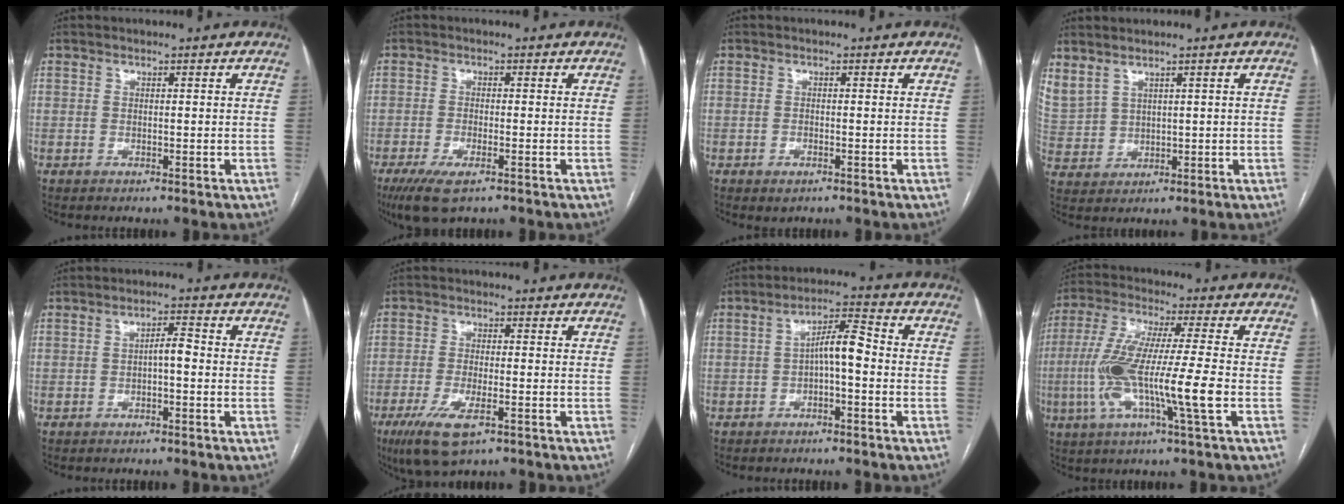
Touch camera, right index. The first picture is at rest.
{"total": 6.0, "force": [-3.6, 1.5, 4.5], "torque": [-0.086, -0.014, -0.059]}
{"total": 1.4, "force": [-0.8, 0.7, 1.0], "torque": [-0.014, -0.001, -0.005]}
{"total": 9.3, "force": [5.4, 6.2, 4.4], "torque": [-0.142, 0.013, 0.134]}
{"total": 2.6, "force": [-0.5, 0.7, 2.4], "torque": [-0.037, 0.008, -0.008]}
{"total": 8.0, "force": [-4.3, 2.2, 6.4], "torque": [-0.125, -0.019, -0.070]}
{"total": 5.1, "force": [-0.7, 1.2, 4.9], "torque": [-0.082, 0.021, -0.011]}
{"total": 14.3, "force": [-3.1, 0.1, 13.9], "torque": [-0.280, -0.009, -0.066]}